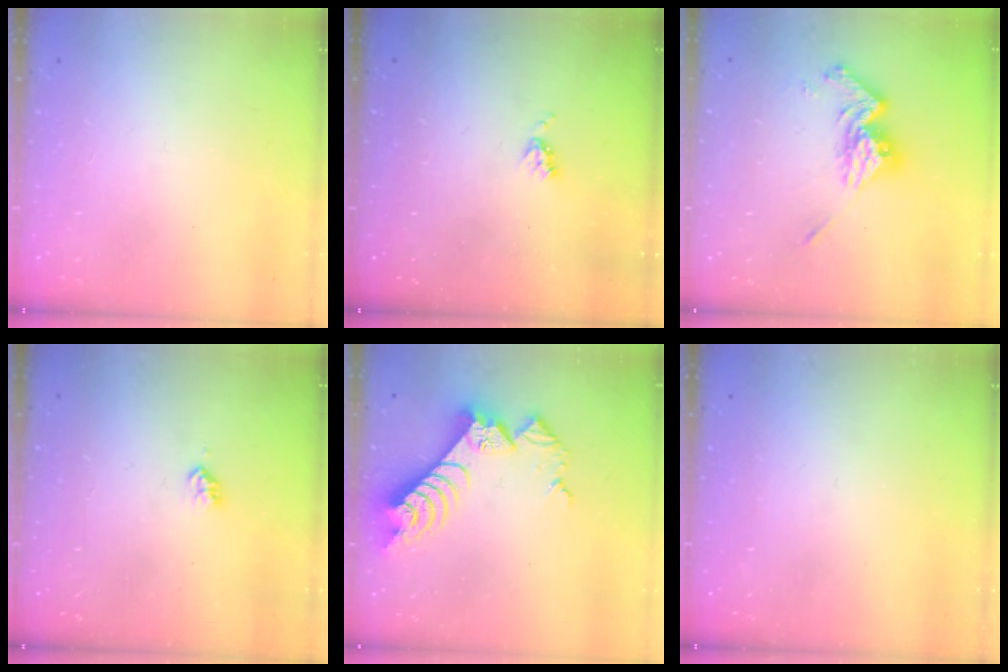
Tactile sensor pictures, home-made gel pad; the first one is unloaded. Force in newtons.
{"total": 4.0, "press": 3.9, "slide": 0.6}
{"total": 13.5, "press": 13.4, "slide": 1.2}
{"total": 3.1, "press": 3.1, "slide": 0.4}
{"total": 11.2, "press": 11.1, "slide": 1.4}
{"total": 0.0}